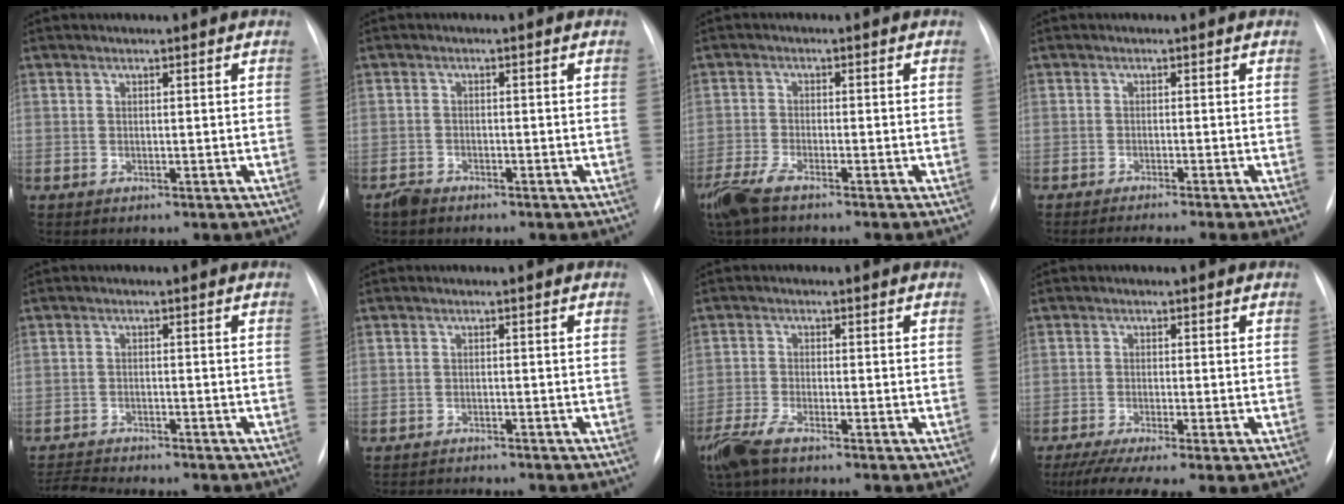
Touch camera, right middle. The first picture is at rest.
{"total": 1.8, "force": [-1.6, 0.8, 0.3], "torque": [-0.014, -0.001, -0.027]}
{"total": 5.6, "force": [-4.4, 0.6, 3.4], "torque": [-0.075, -0.016, -0.086]}
{"total": 6.7, "force": [-5.5, -1.0, 3.7], "torque": [-0.037, -0.010, -0.078]}
{"total": 8.4, "force": [-8.0, 0.5, 2.6], "torque": [-0.037, -0.006, -0.122]}
{"total": 6.9, "force": [-6.6, 0.7, 2.0], "torque": [-0.023, -0.008, -0.091]}
{"total": 5.5, "force": [-4.4, 0.5, 3.3], "torque": [-0.072, -0.016, -0.088]}
{"total": 9.8, "force": [-7.7, -0.1, 6.1], "torque": [-0.088, -0.023, -0.118]}